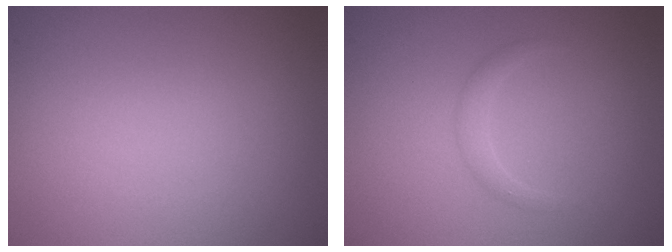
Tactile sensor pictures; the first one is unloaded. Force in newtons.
{"total": 1.1, "press": 1.1, "slide": 0.1}